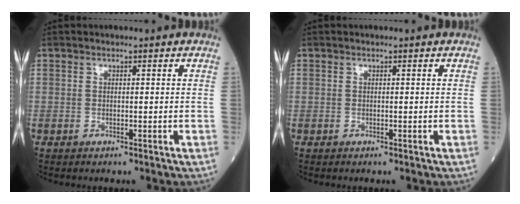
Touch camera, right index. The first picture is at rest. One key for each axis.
{"total": 0.0}